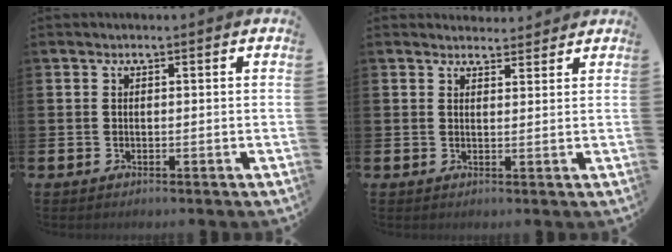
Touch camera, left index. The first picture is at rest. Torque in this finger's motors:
{"motor_torque": [0.63, -0.90, 0.07, 0.00]}